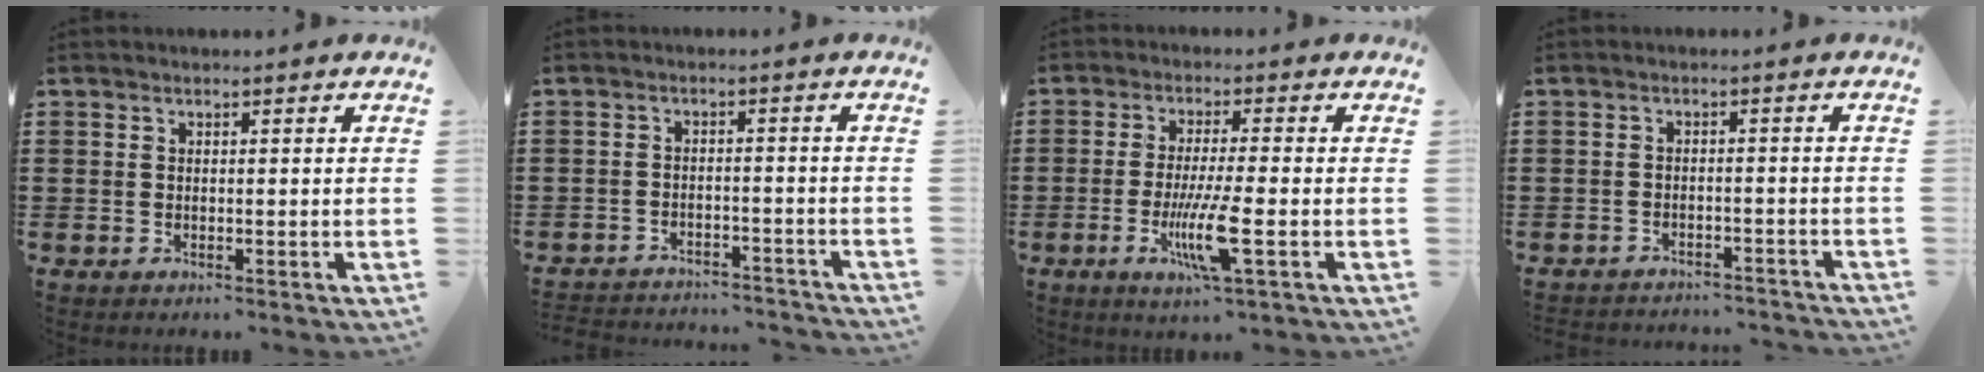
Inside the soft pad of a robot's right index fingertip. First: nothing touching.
{"total": 3.0, "force": [-3.0, 0.1, 0.1], "torque": [-0.008, -0.001, -0.065]}
{"total": 8.1, "force": [-2.4, 0.7, 7.7], "torque": [-0.151, -0.021, -0.046]}
{"total": 2.2, "force": [-2.2, 0.1, 0.1], "torque": [-0.009, -0.001, -0.048]}